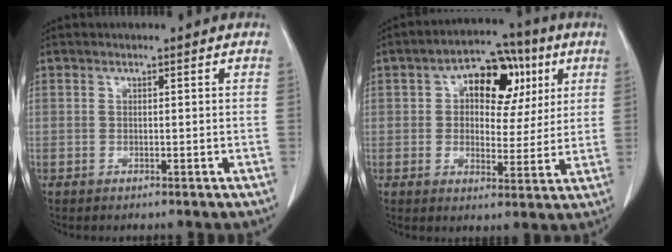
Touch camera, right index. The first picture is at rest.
{"total": 12.3, "force": [4.0, 7.1, 9.2], "torque": [-0.137, 0.038, 0.063]}